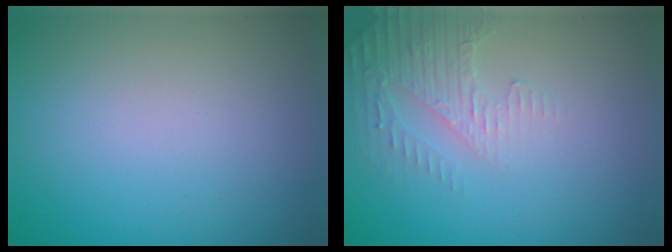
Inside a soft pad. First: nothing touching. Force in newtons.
{"total": 3.0, "press": 2.9, "slide": 0.8}